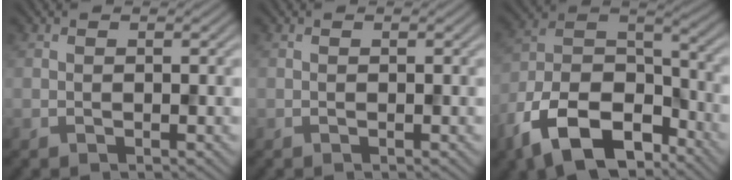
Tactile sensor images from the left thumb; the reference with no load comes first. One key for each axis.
{"total": 0.0}
{"total": 15.6, "fx": -10.0, "fy": 8.2, "fz": 8.7, "tx": -0.208, "ty": -0.032, "tz": -0.192}